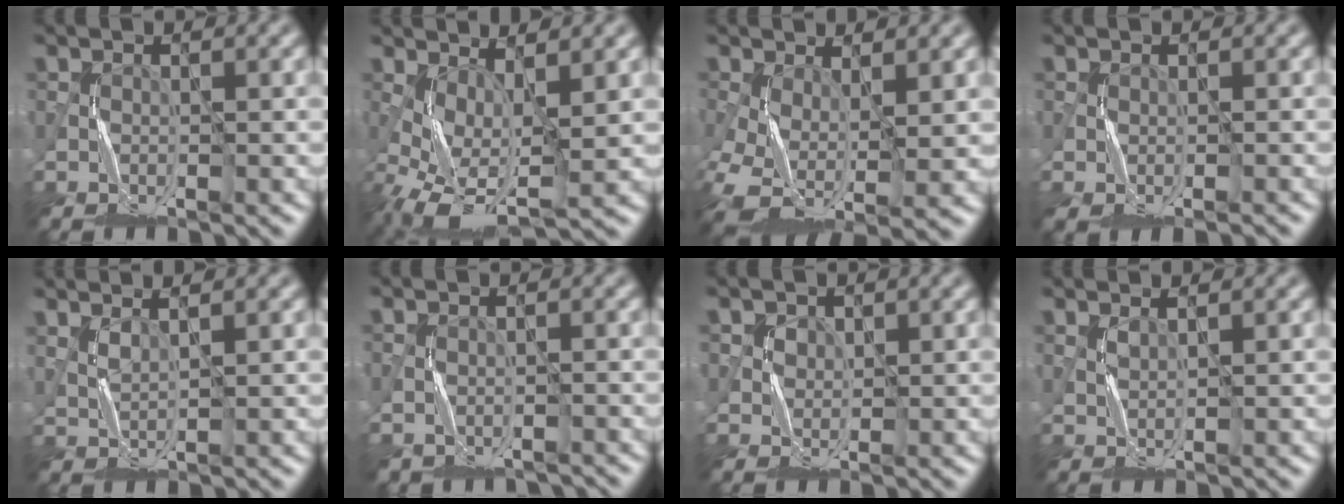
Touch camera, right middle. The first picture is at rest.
{"total": 5.4, "force": [-0.9, 2.3, 4.8], "torque": [-0.108, 0.001, -0.018]}
{"total": 7.9, "force": [-2.3, 4.1, 6.4], "torque": [-0.142, -0.021, -0.041]}
{"total": 1.4, "force": [-0.5, 0.2, 1.3], "torque": [-0.029, -0.003, -0.006]}
{"total": 1.5, "force": [1.3, 0.2, 0.7], "torque": [-0.017, -0.002, 0.029]}
{"total": 2.3, "force": [-1.8, 1.4, 0.4], "torque": [-0.008, -0.004, -0.029]}
{"total": 2.0, "force": [1.2, 1.5, 0.3], "torque": [-0.014, 0.005, 0.021]}
{"total": 0.6, "force": [0.6, 0.0, 0.0], "torque": [-0.009, 0.002, 0.015]}